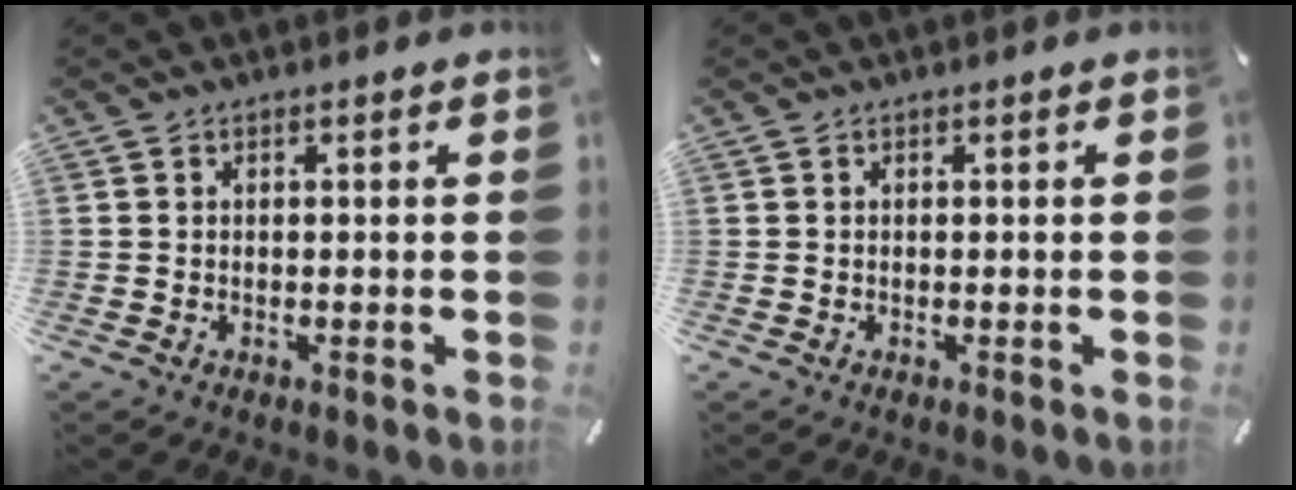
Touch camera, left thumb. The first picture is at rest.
{"total": 0.0}